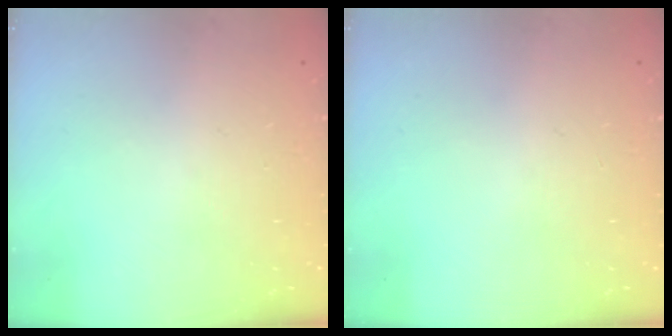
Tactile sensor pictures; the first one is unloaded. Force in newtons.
{"total": 0.0}